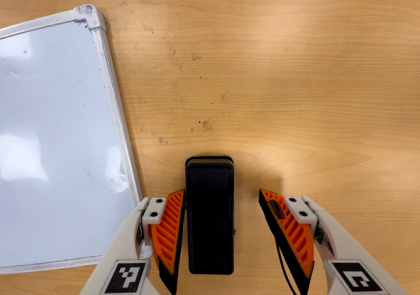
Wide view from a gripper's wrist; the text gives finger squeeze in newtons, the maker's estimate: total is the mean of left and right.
{"total": 0.0}